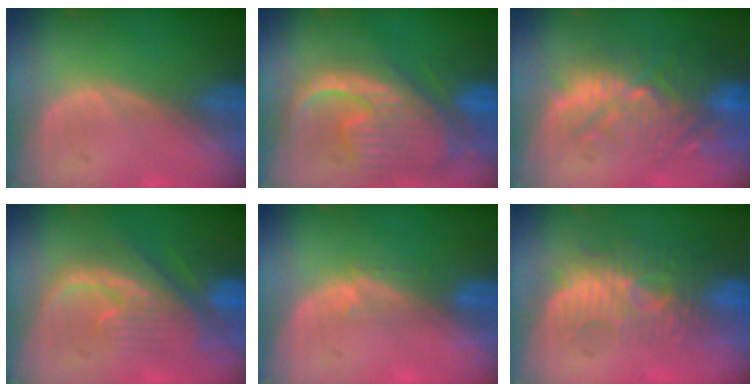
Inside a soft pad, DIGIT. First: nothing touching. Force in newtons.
{"total": 12.6, "press": 10.8, "slide": 6.5}
{"total": 11.2, "press": 9.9, "slide": 5.4}
{"total": 9.2, "press": 8.9, "slide": 2.3}
{"total": 2.8, "press": 2.1, "slide": 1.7}
{"total": 9.4, "press": 8.7, "slide": 3.6}